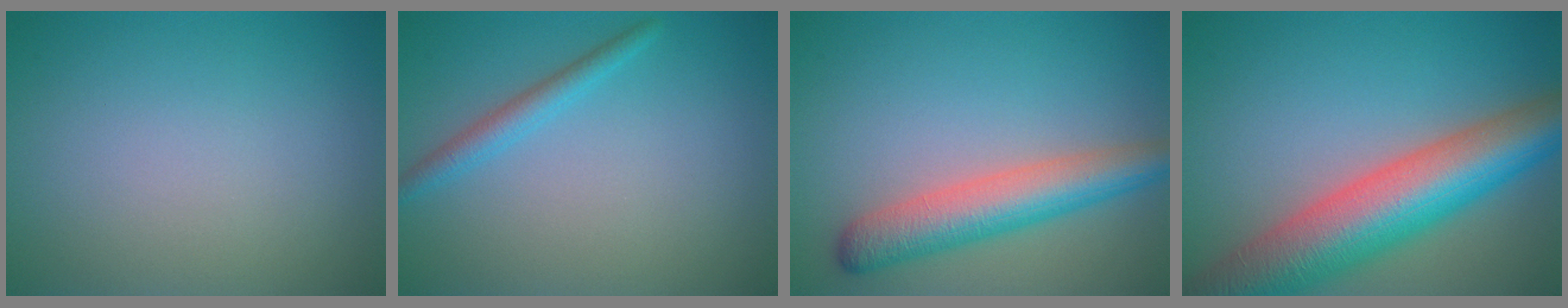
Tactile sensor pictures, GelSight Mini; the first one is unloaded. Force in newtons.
{"total": 2.0, "press": 2.0, "slide": 0.0}
{"total": 5.6, "press": 5.6, "slide": 0.2}
{"total": 11.5, "press": 11.5, "slide": 0.5}